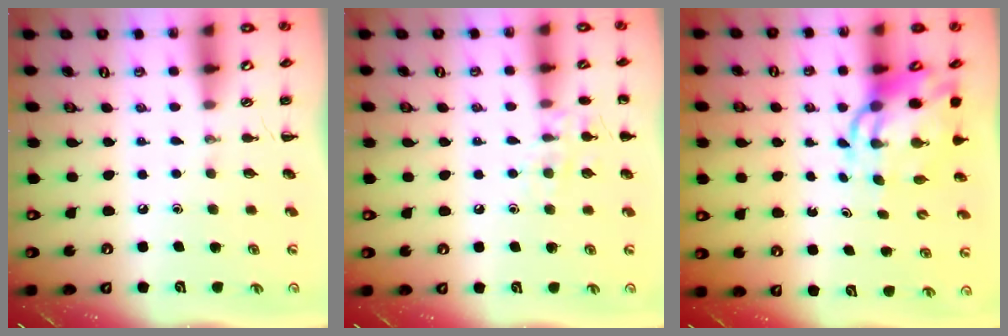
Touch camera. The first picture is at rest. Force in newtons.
{"total": 9.2, "press": 9.1, "slide": 1.7}
{"total": 8.7, "press": 8.4, "slide": 2.2}